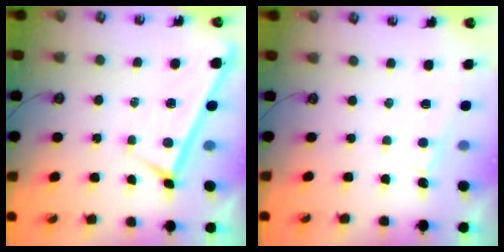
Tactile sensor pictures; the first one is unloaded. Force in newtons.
{"total": 1.3, "press": 1.3, "slide": 0.2}